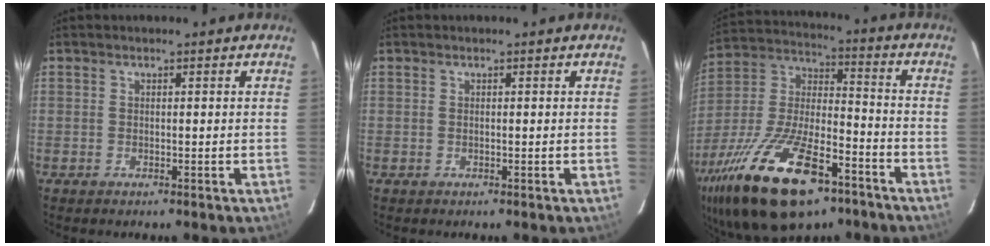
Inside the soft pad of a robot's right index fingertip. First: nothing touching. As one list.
[{"total": 0.0}, {"total": 27.3, "force": [-15.9, 11.4, 19.1], "torque": [-0.383, -0.024, -0.265]}]